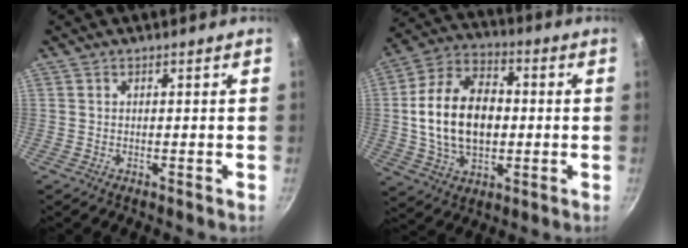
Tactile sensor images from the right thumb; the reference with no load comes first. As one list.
[{"total": 17.7, "force": [0.0, 11.7, 13.3], "torque": [-0.212, 0.023, -0.005]}]